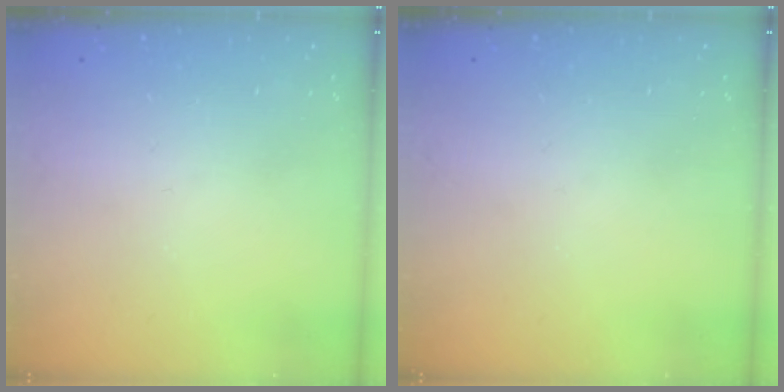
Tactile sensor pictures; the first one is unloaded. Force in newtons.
{"total": 0.0}